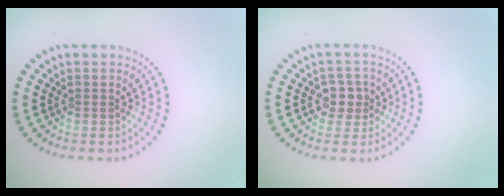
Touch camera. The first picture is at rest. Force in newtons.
{"total": 2.0, "press": 1.9, "slide": 0.6}